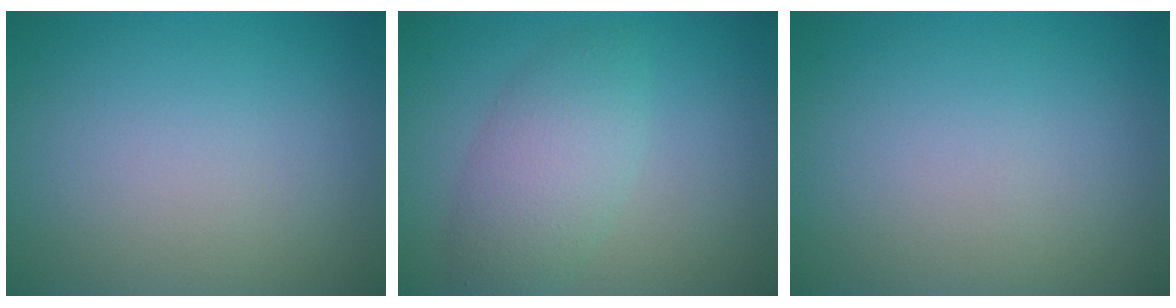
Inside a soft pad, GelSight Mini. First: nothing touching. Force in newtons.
{"total": 4.0, "press": 4.0, "slide": 0.2}
{"total": 0.0}